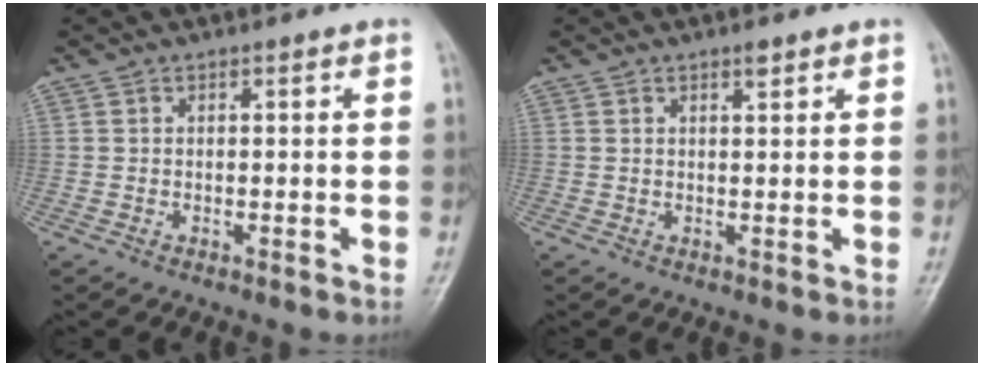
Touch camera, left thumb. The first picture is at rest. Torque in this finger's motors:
{"motor_torque": [0.75, -0.15, 0.84, -0.30, 0.01]}